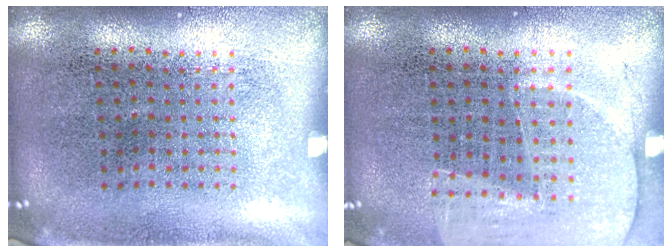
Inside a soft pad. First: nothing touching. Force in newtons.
{"total": 1.5, "press": 1.4, "slide": 0.3}